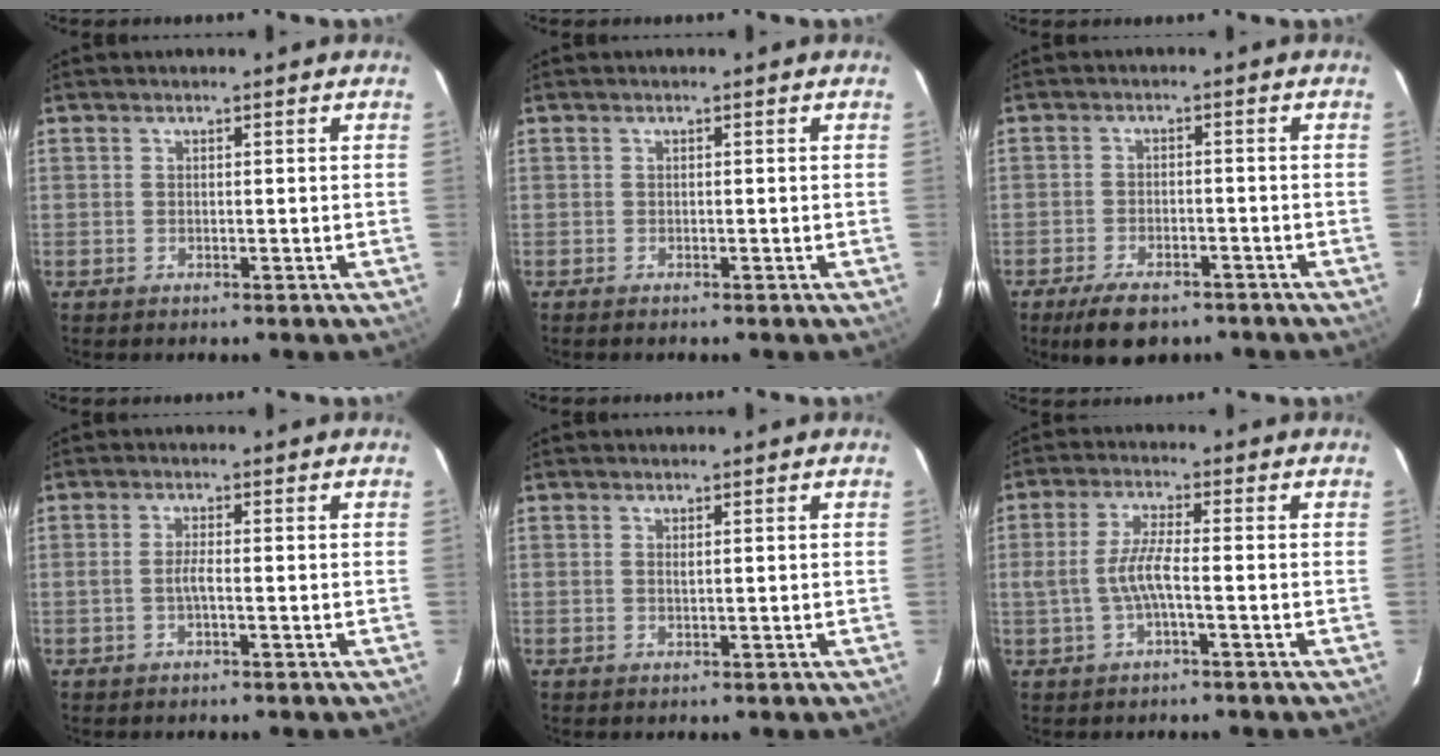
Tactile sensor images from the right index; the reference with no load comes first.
{"total": 0.5, "force": [-0.5, 0.1, 0.1], "torque": [-0.004, -0.002, -0.009]}
{"total": 8.4, "force": [-6.3, 3.4, 4.5], "torque": [-0.100, -0.007, -0.098]}
{"total": 1.8, "force": [-0.7, 0.0, 1.7], "torque": [-0.033, 0.001, -0.014]}
{"total": 0.6, "force": [0.2, 0.0, 0.5], "torque": [-0.011, 0.001, 0.004]}
{"total": 5.2, "force": [-1.4, 0.5, 5.0], "torque": [-0.107, 0.001, -0.023]}